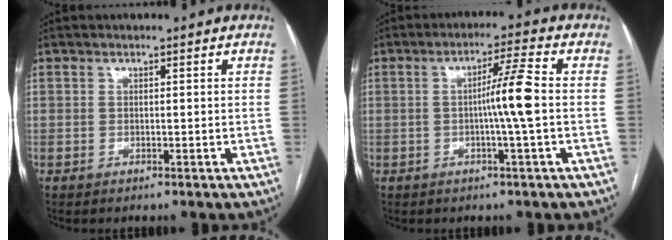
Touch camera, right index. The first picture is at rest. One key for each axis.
{"total": 6.4, "fx": -0.6, "fy": -1.0, "fz": 6.3, "tx": -0.107, "ty": 0.008, "tz": -0.010}